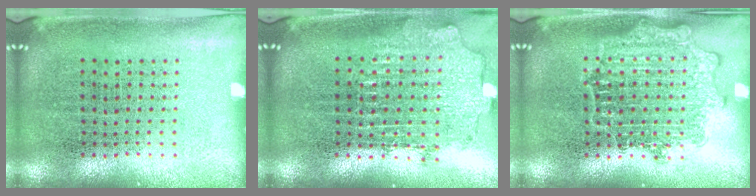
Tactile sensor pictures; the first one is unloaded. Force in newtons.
{"total": 2.0, "press": 1.5, "slide": 1.3}
{"total": 1.5, "press": 1.5, "slide": 0.2}